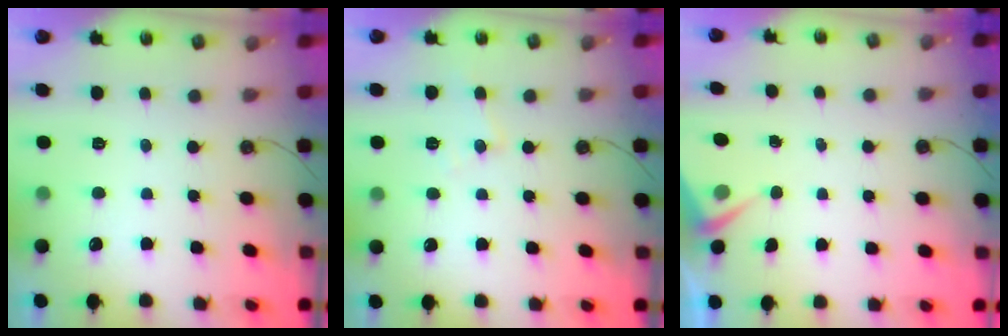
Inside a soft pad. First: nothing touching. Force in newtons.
{"total": 6.6, "press": 6.6, "slide": 0.4}
{"total": 3.6, "press": 3.5, "slide": 0.5}